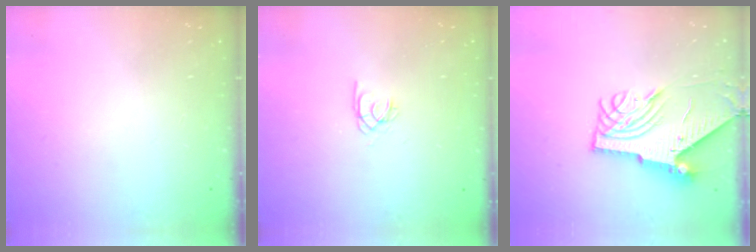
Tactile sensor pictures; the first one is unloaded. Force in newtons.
{"total": 1.9, "press": 1.9, "slide": 0.2}
{"total": 9.2, "press": 9.1, "slide": 1.3}